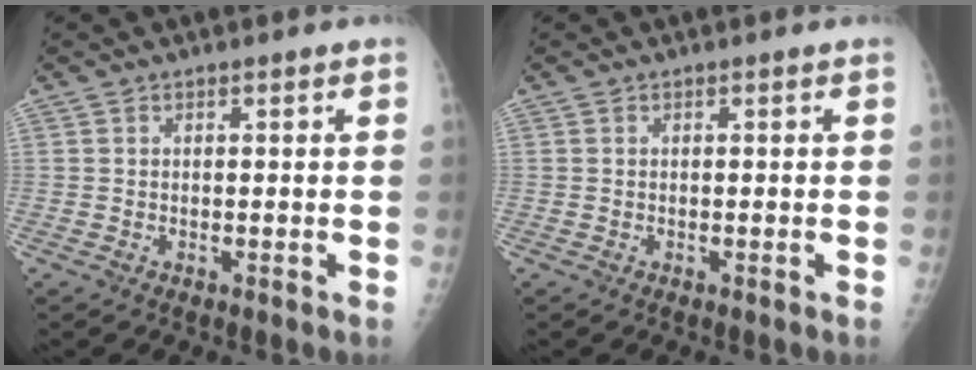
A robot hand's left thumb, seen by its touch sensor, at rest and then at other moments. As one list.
[{"total": 0.0}]